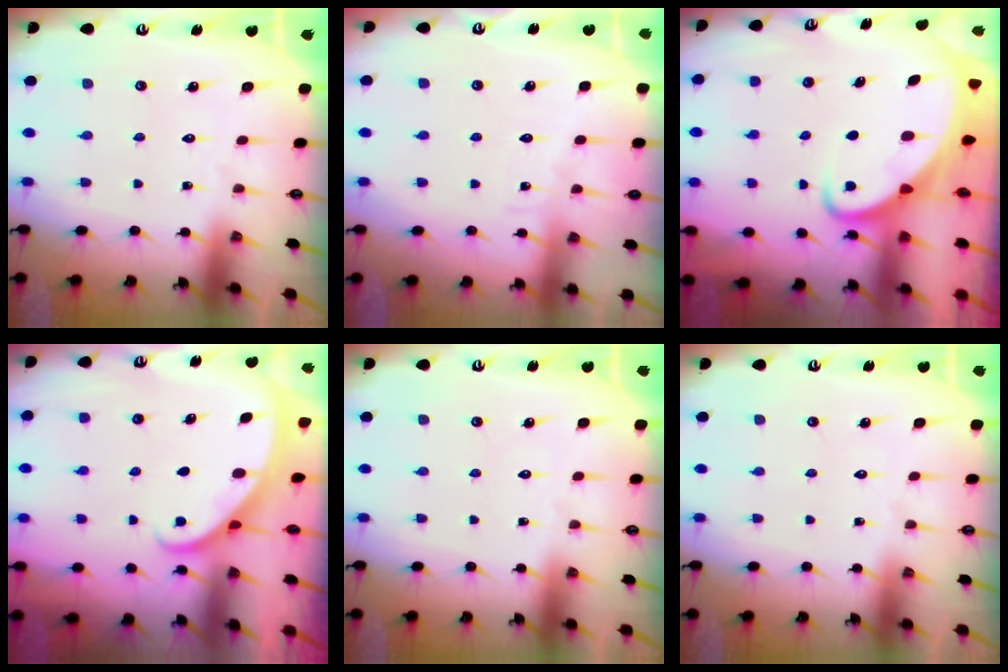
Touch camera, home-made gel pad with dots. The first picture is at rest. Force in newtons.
{"total": 4.4, "press": 4.4, "slide": 0.5}
{"total": 4.2, "press": 4.1, "slide": 0.5}
{"total": 1.7, "press": 1.7, "slide": 0.1}
{"total": 0.0}
{"total": 0.0}